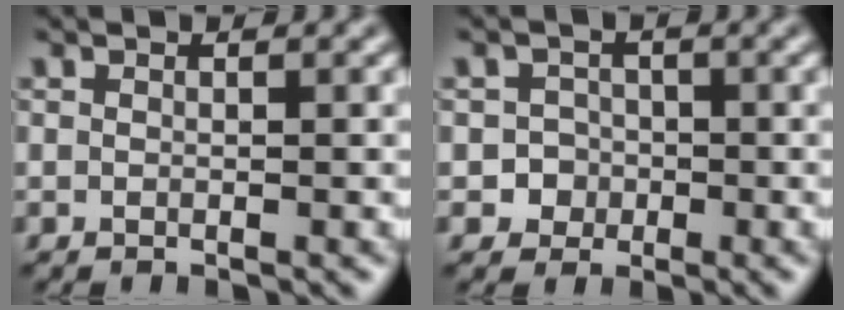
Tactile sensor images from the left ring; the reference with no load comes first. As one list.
[{"total": 2.5, "force": [-0.8, 2.3, 0.2], "torque": [0.022, 0.003, -0.019]}]